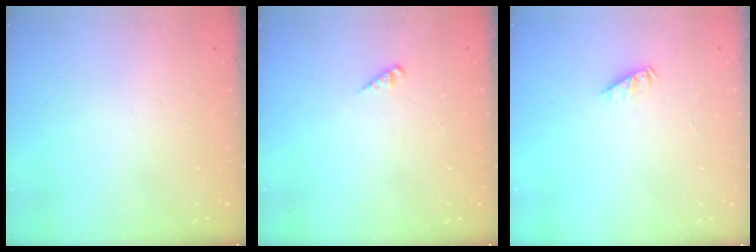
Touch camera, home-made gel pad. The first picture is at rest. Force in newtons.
{"total": 1.4, "press": 1.4, "slide": 0.3}
{"total": 2.1, "press": 2.1, "slide": 0.3}